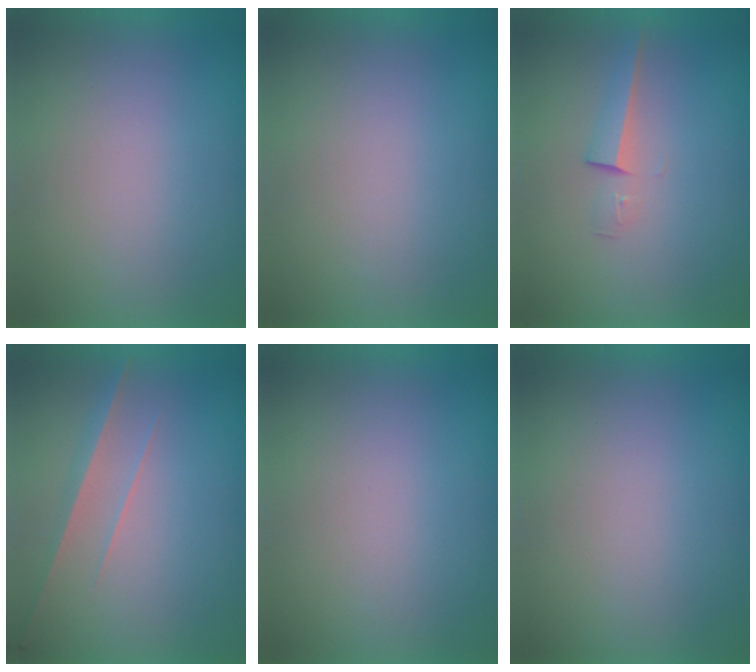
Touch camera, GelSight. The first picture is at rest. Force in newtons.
{"total": 0.0}
{"total": 2.3}
{"total": 2.9}
{"total": 0.0}
{"total": 0.0}